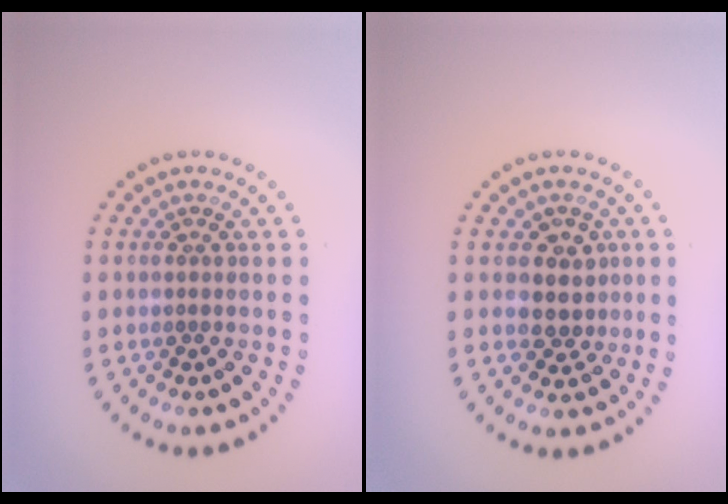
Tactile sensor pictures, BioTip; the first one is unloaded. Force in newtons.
{"total": 2.6, "press": 2.2, "slide": 1.4}